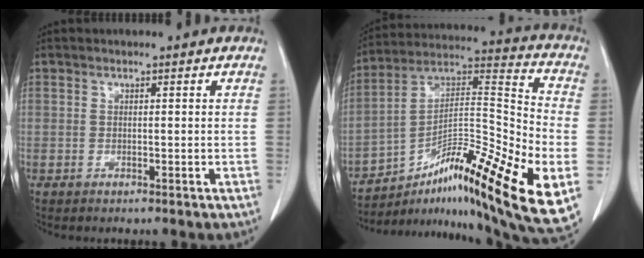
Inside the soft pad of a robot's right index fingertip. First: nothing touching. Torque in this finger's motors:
{"motor_torque": [1.14, -1.00, 0.41, 0.15]}